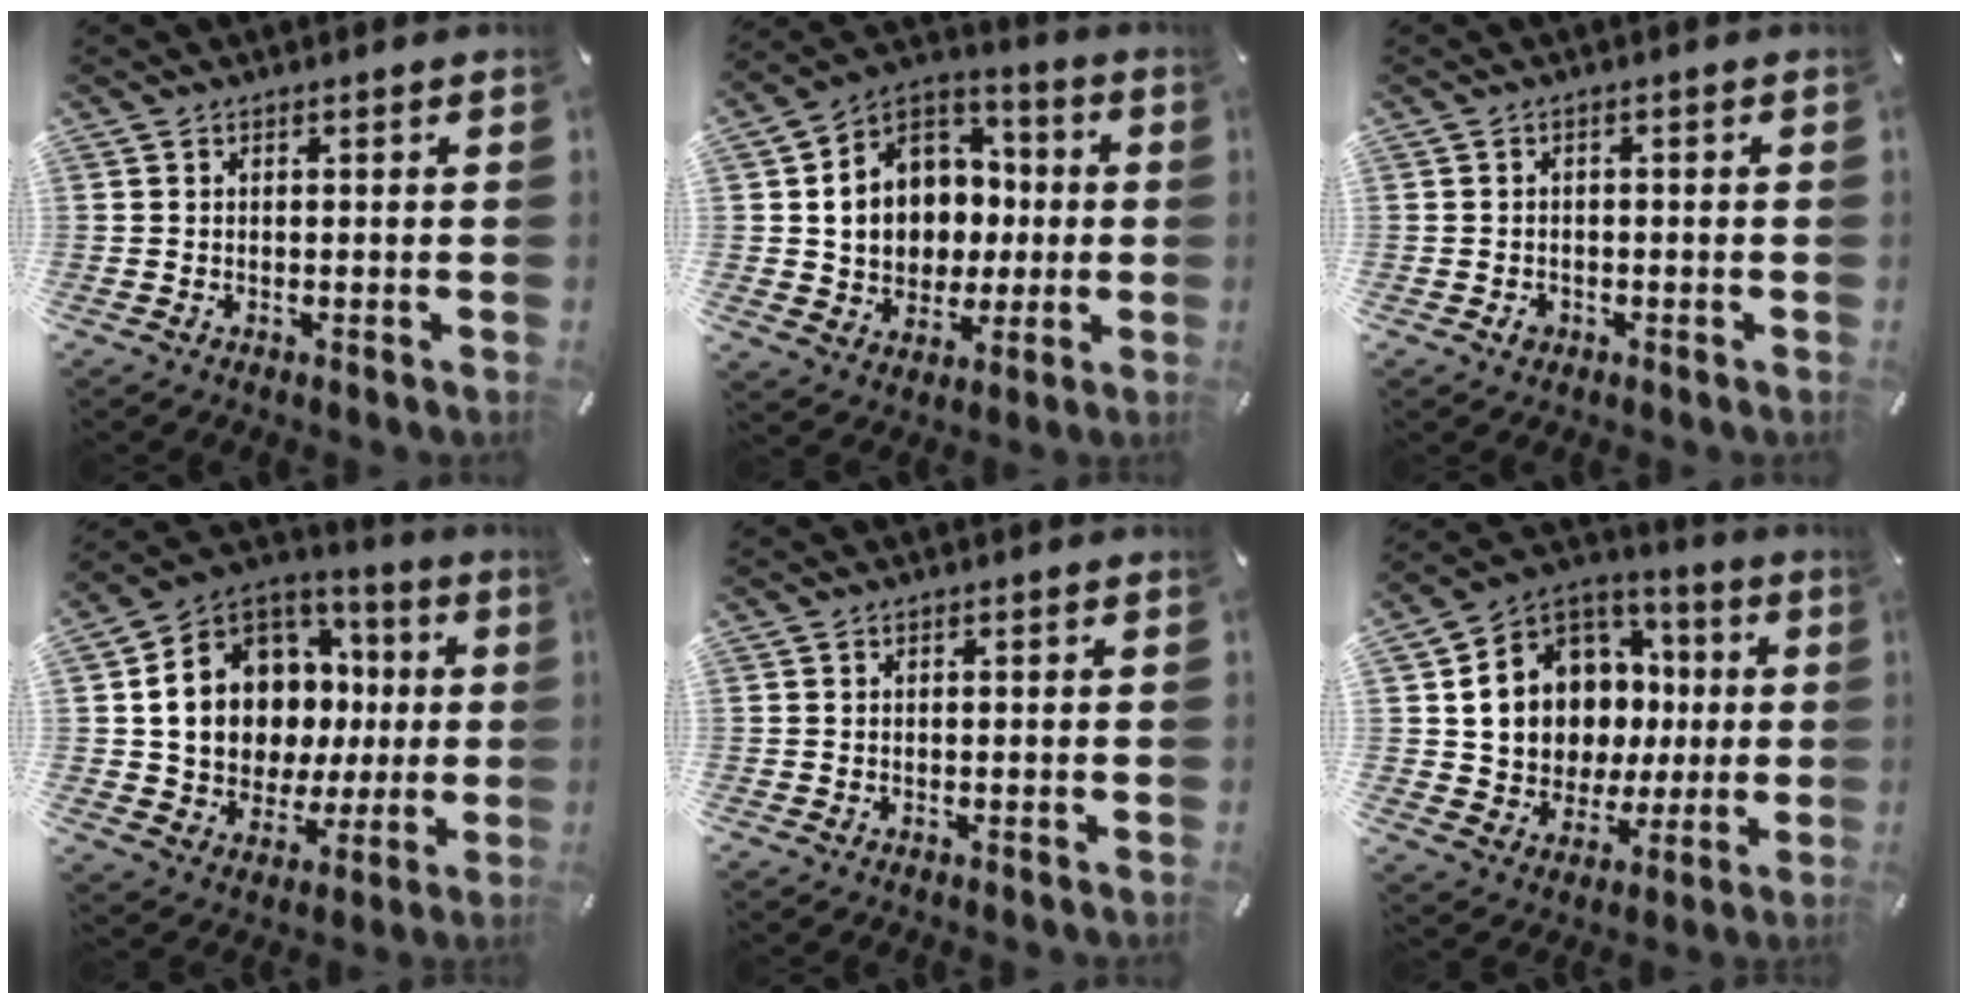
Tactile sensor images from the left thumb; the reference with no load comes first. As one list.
[{"total": 13.1, "force": [0.0, 12.0, 5.1], "torque": [-0.110, -0.011, 0.008]}, {"total": 2.1, "force": [-0.7, 1.8, 0.8], "torque": [-0.016, 0.005, -0.015]}, {"total": 15.6, "force": [2.0, 13.4, 7.8], "torque": [-0.148, -0.027, 0.051]}, {"total": 0.0}, {"total": 13.8, "force": [1.8, 12.5, 5.5], "torque": [-0.110, -0.021, 0.051]}]